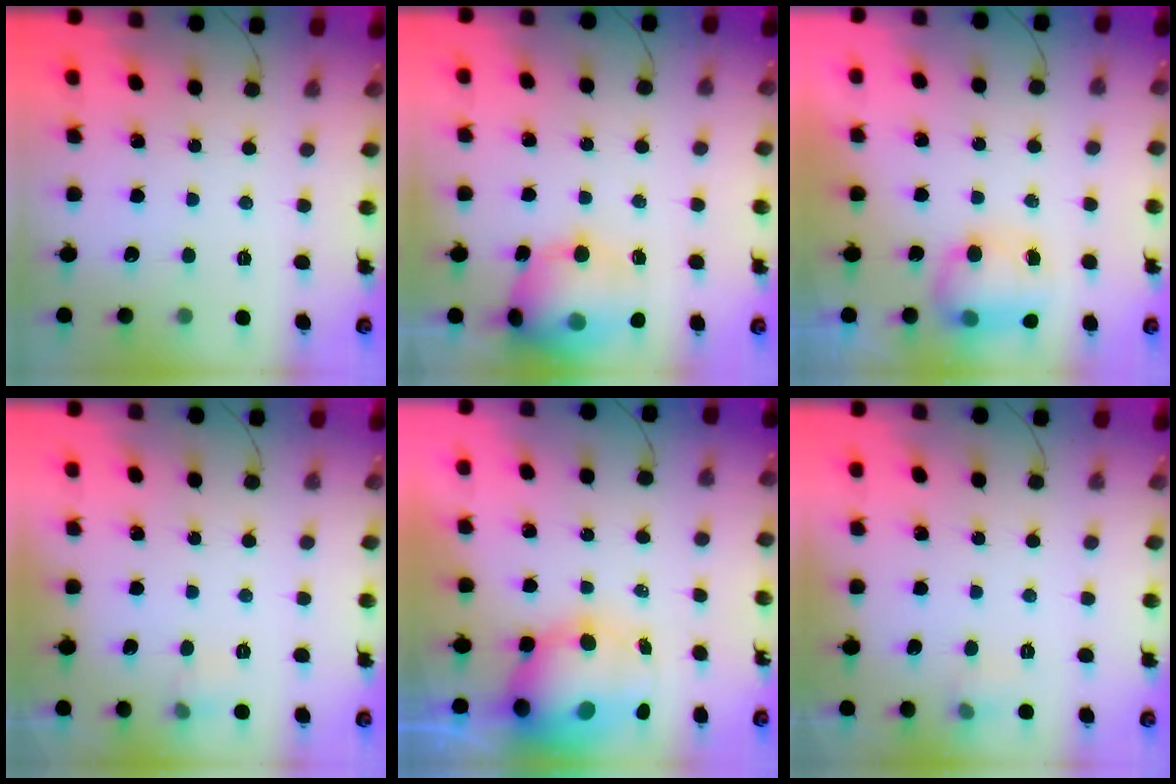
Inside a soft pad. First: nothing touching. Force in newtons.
{"total": 15.8, "press": 15.4, "slide": 3.3}
{"total": 9.8, "press": 8.8, "slide": 4.3}
{"total": 4.8, "press": 4.6, "slide": 1.5}
{"total": 11.3, "press": 10.9, "slide": 2.9}
{"total": 4.9, "press": 4.6, "slide": 1.5}